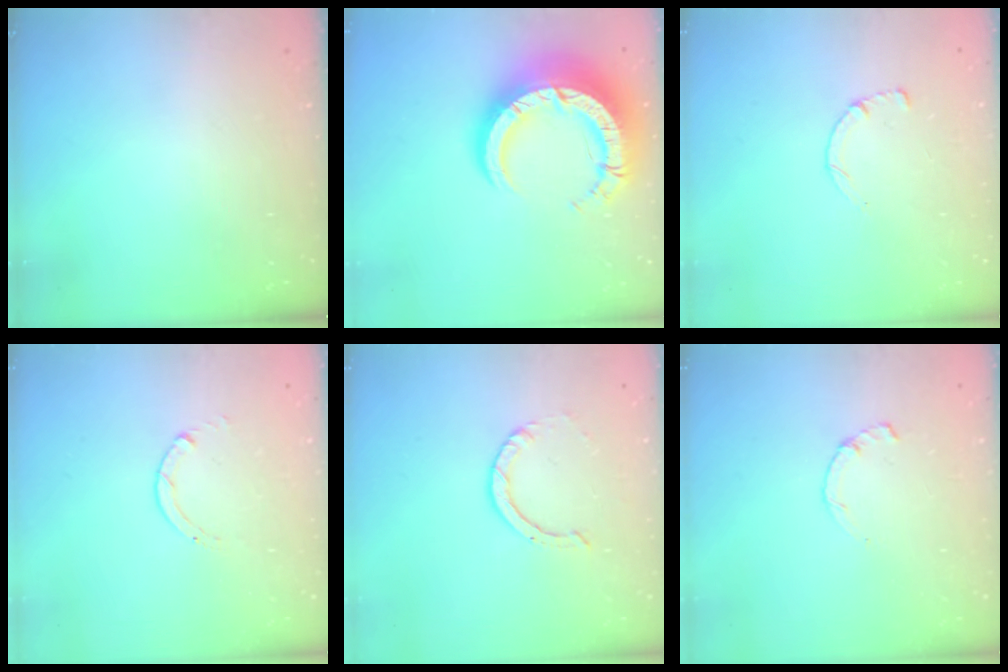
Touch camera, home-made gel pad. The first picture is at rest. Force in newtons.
{"total": 19.6, "press": 19.5, "slide": 1.7}
{"total": 2.6, "press": 2.5, "slide": 0.3}
{"total": 0.8, "press": 0.7, "slide": 0.1}
{"total": 2.2, "press": 2.2, "slide": 0.2}
{"total": 1.7, "press": 1.7, "slide": 0.3}